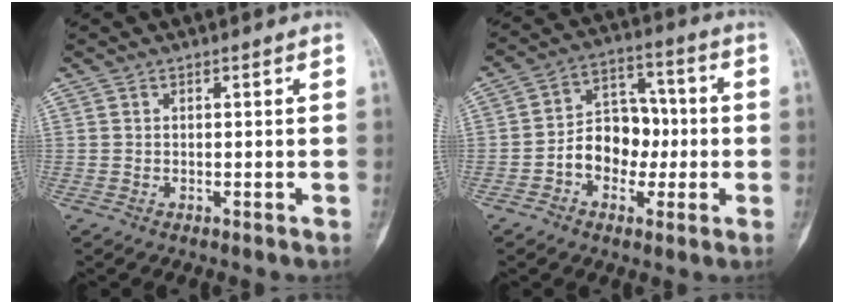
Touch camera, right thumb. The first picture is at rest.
{"total": 10.7, "force": [-2.0, 8.2, 6.7], "torque": [-0.066, 0.044, -0.041]}